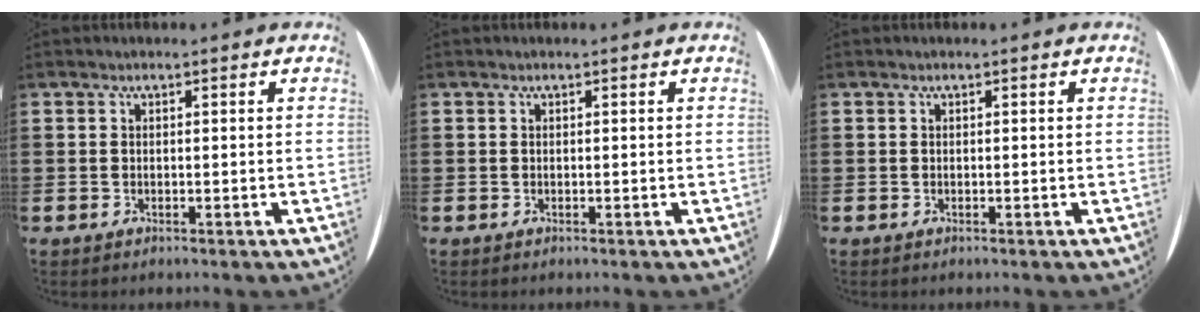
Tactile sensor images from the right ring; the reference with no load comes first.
{"total": 0.0}
{"total": 0.0}